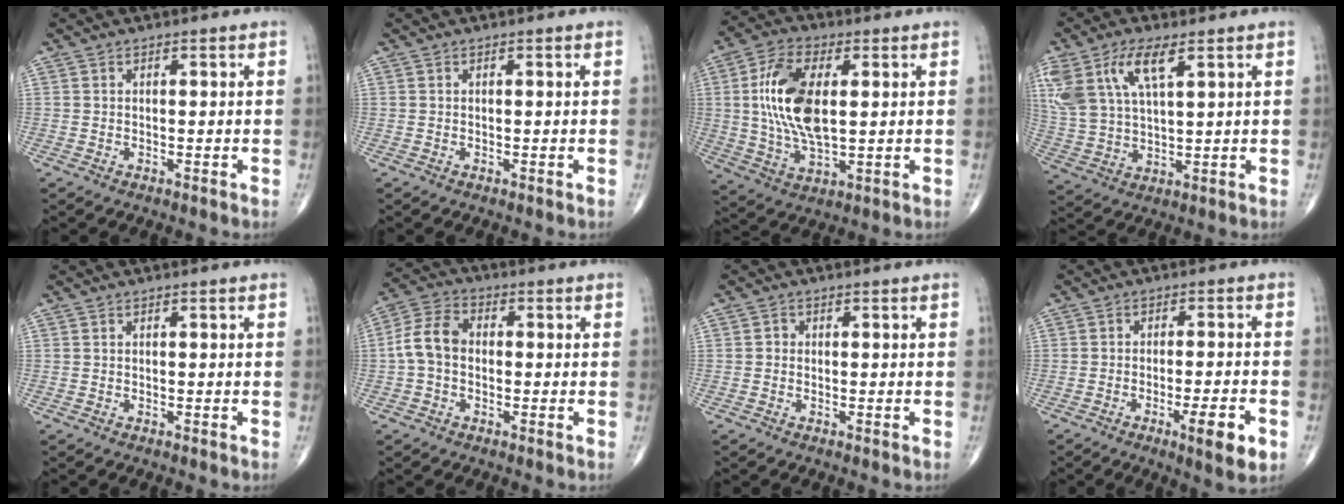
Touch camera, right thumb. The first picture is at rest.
{"total": 0.0}
{"total": 14.4, "force": [2.3, 7.5, 12.1], "torque": [-0.233, -0.003, 0.044]}
{"total": 13.7, "force": [6.5, 5.9, 10.5], "torque": [-0.231, -0.008, 0.130]}
{"total": 0.0}
{"total": 7.3, "force": [-0.5, 5.1, 5.1], "torque": [-0.097, 0.025, -0.022]}
{"total": 1.0, "force": [-0.1, 0.9, 0.4], "torque": [0.001, 0.003, -0.006]}
{"total": 7.7, "force": [-3.2, 1.4, 6.9], "torque": [-0.103, 0.004, -0.044]}